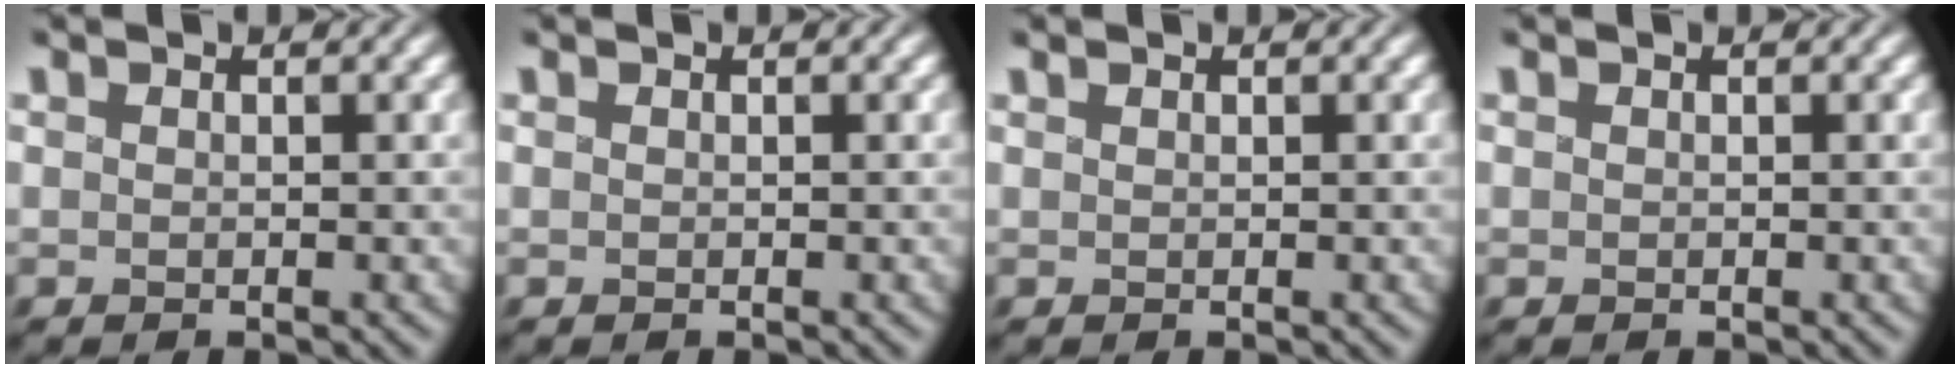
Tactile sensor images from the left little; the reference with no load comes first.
{"total": 0.0}
{"total": 0.0}
{"total": 0.0}